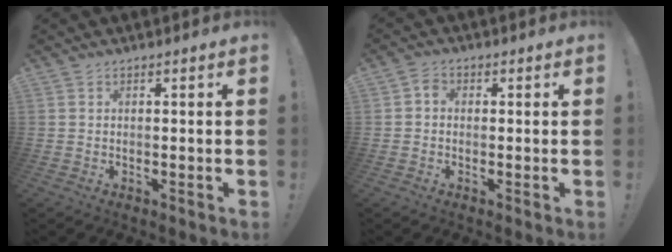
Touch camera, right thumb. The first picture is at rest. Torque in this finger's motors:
{"motor_torque": [0.17, -0.10, -0.11, -0.19, -0.09]}